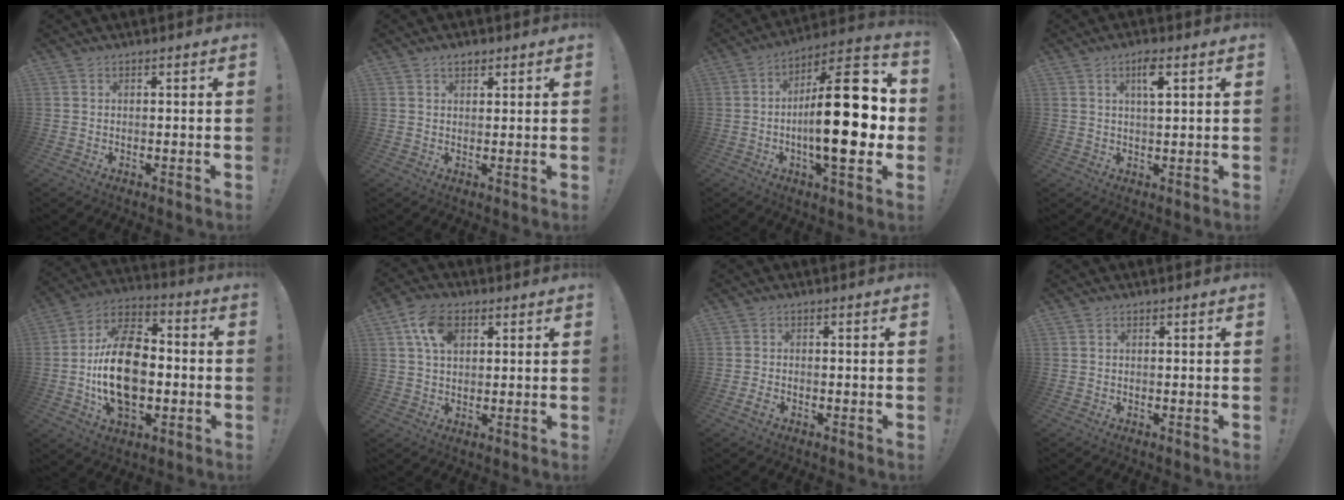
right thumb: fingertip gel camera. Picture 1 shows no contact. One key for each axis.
{"total": 2.6, "fx": 1.7, "fy": 1.5, "fz": 1.3, "tx": -0.013, "ty": -0.006, "tz": 0.030}
{"total": 25.0, "fx": -2.0, "fy": 8.5, "fz": 23.5, "tx": -0.372, "ty": 0.006, "tz": -0.032}
{"total": 5.0, "fx": 2.4, "fy": 1.0, "fz": 4.2, "tx": -0.064, "ty": -0.004, "tz": 0.035}
{"total": 20.8, "fx": -2.5, "fy": 13.2, "fz": 15.9, "tx": -0.283, "ty": 0.012, "tz": -0.041}
{"total": 9.6, "fx": 3.7, "fy": 6.1, "fz": 6.4, "tx": -0.106, "ty": 0.002, "tz": 0.071}
{"total": 2.3, "fx": -1.6, "fy": 1.0, "fz": 1.4, "tx": -0.026, "ty": 0.005, "tz": -0.029}
{"total": 0.0}